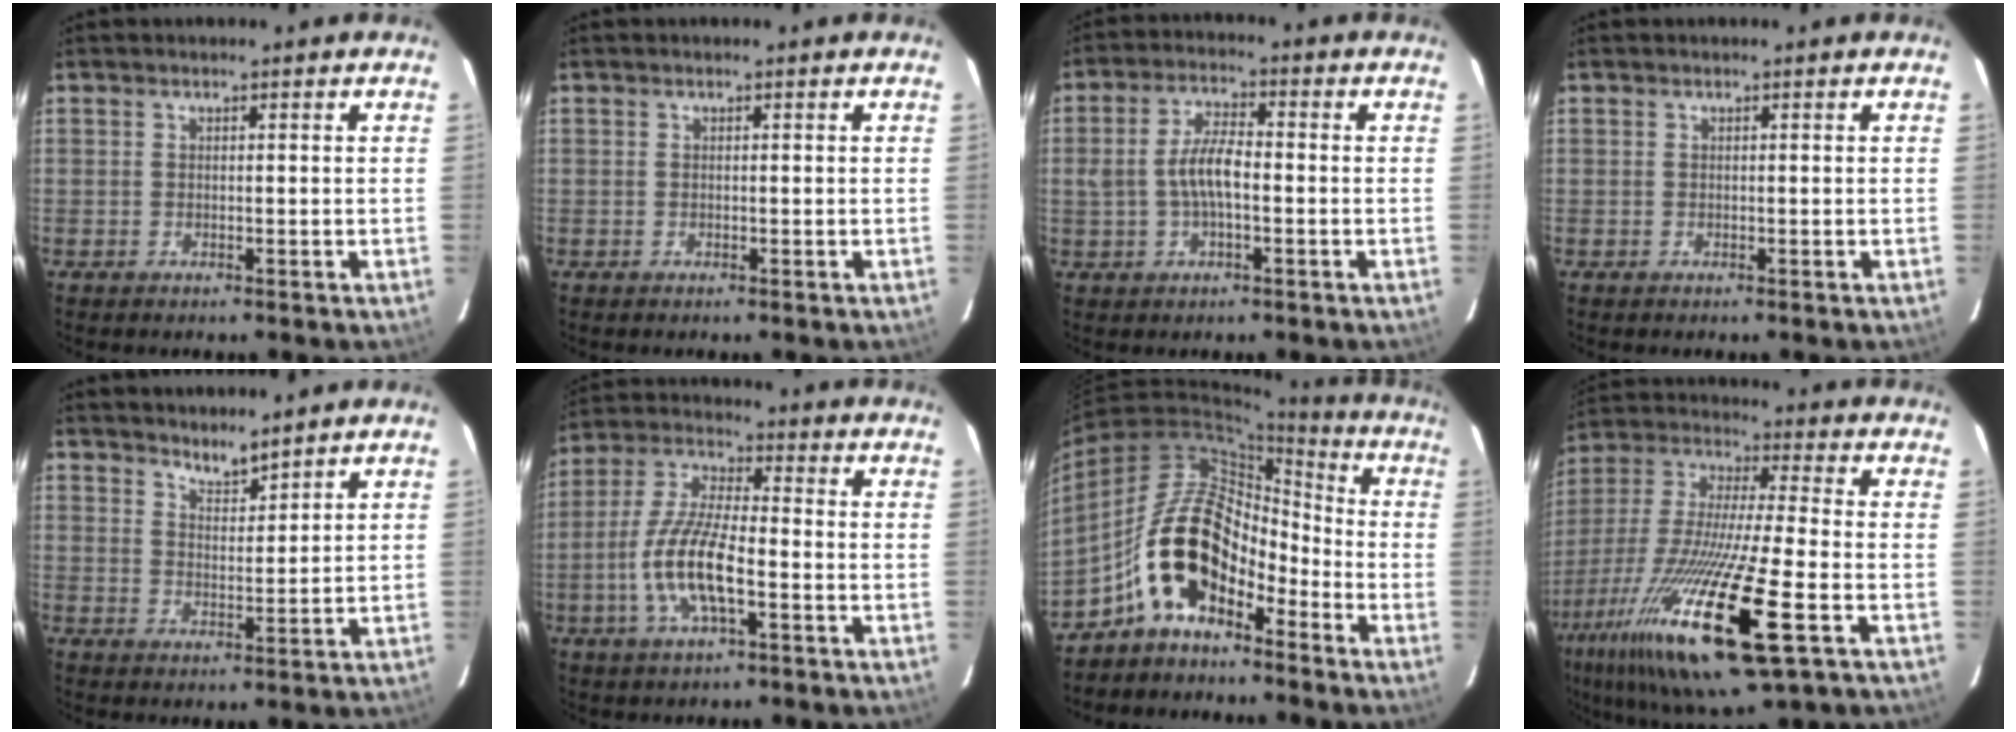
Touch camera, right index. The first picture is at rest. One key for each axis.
{"total": 0.0}
{"total": 6.7, "fx": -1.0, "fy": 2.6, "fz": 6.1, "tx": -0.120, "ty": 0.010, "tz": -0.017}
{"total": 0.0}
{"total": 3.8, "fx": 3.5, "fy": 0.5, "fz": 1.4, "tx": -0.021, "ty": -0.001, "tz": 0.061}
{"total": 12.6, "fx": -4.0, "fy": 3.7, "fz": 11.4, "tx": -0.241, "ty": -0.001, "tz": -0.078}
{"total": 14.3, "fx": -8.2, "fy": 7.2, "fz": 9.2, "tx": -0.167, "ty": 0.023, "tz": -0.160}
{"total": 26.3, "fx": -11.6, "fy": 3.7, "fz": 23.4, "tx": -0.462, "ty": -0.063, "tz": -0.221}